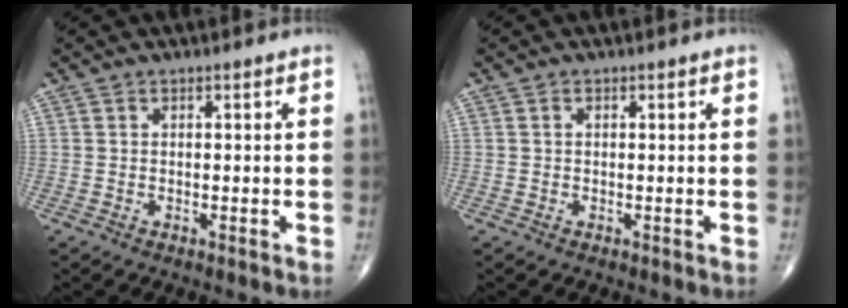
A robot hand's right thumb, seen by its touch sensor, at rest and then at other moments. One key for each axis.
{"total": 0.0}